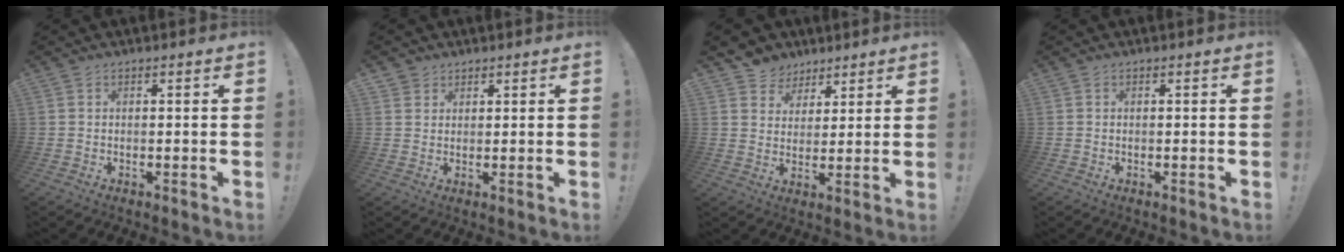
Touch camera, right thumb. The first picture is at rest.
{"total": 2.5, "force": [1.8, 1.7, -0.3], "torque": [-0.002, -0.008, 0.035]}
{"total": 6.4, "force": [3.6, 5.3, 0.2], "torque": [-0.004, -0.028, 0.073]}
{"total": 0.0}